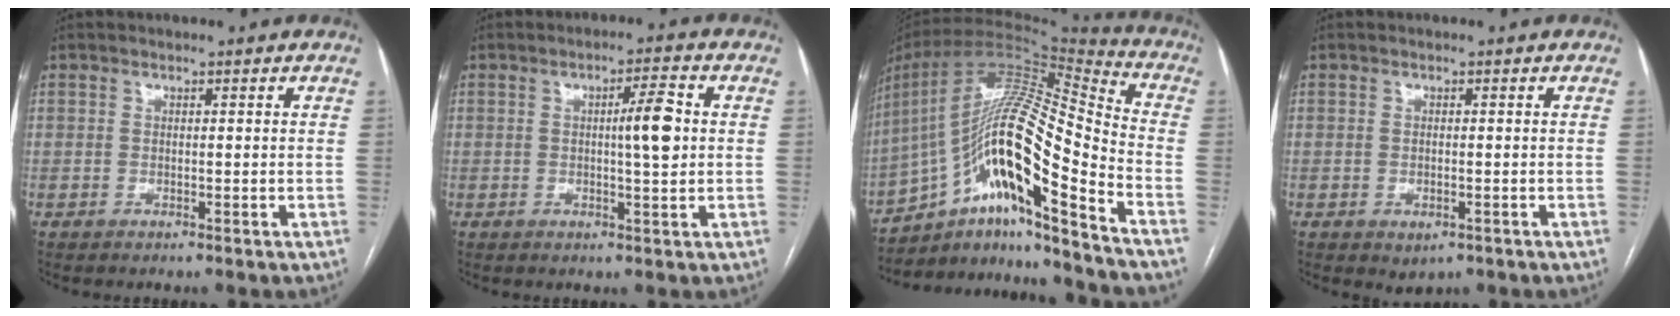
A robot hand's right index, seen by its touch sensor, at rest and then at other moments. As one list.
[{"total": 5.3, "force": [0.3, 0.3, 5.2], "torque": [-0.081, 0.007, 0.003]}, {"total": 22.9, "force": [-11.8, 2.3, 19.4], "torque": [-0.365, 0.010, -0.206]}, {"total": 2.1, "force": [-1.0, 1.3, 1.4], "torque": [-0.020, -0.002, -0.002]}]